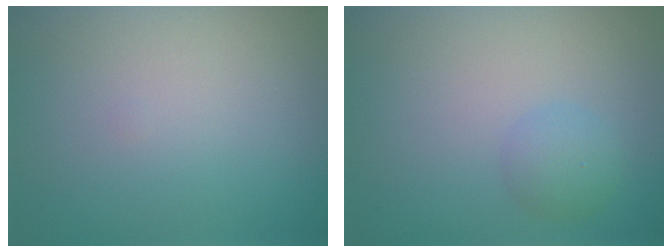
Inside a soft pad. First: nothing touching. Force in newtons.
{"total": 1.9, "press": 1.9, "slide": 0.1}